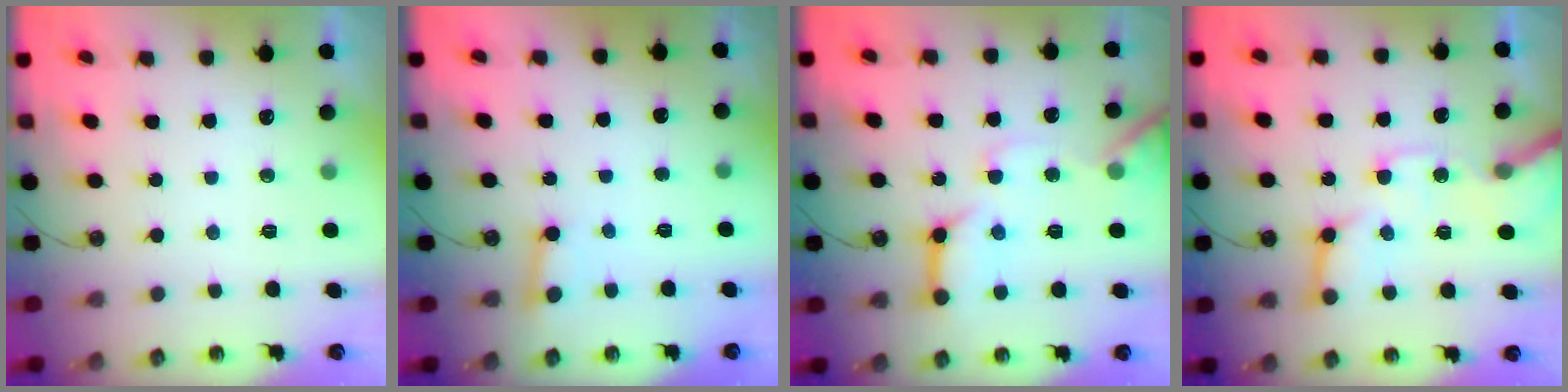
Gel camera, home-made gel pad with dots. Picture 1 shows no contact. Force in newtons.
{"total": 2.6, "press": 2.6, "slide": 0.2}
{"total": 14.6, "press": 14.5, "slide": 1.6}
{"total": 15.6, "press": 15.4, "slide": 2.4}